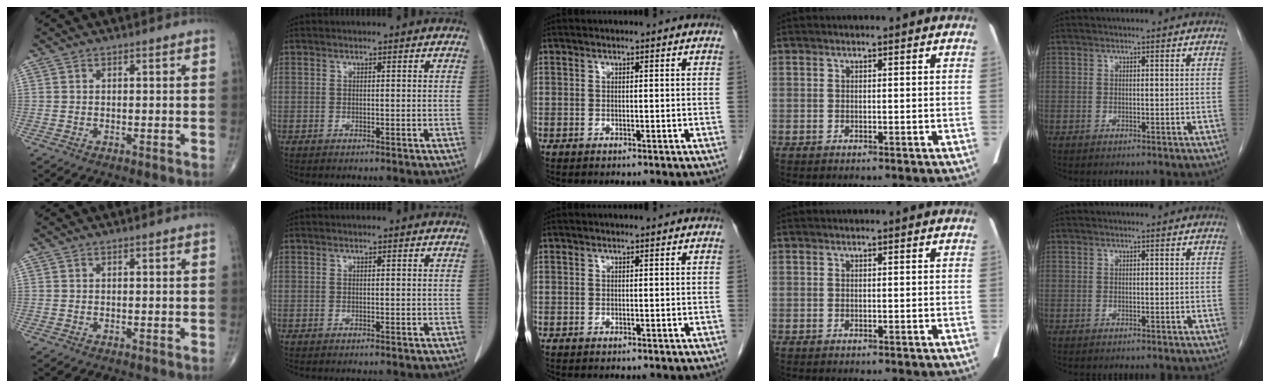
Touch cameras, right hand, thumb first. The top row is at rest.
{}